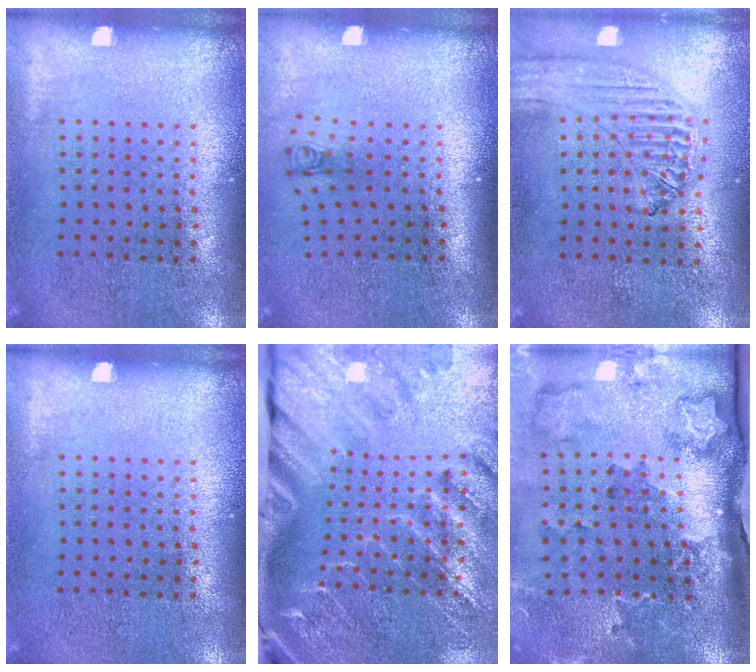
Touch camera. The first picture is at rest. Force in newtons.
{"total": 0.8, "press": 0.3, "slide": 0.7}
{"total": 1.3, "press": 1.3, "slide": 0.1}
{"total": 0.0}
{"total": 3.2, "press": 3.0, "slide": 1.1}
{"total": 2.3, "press": 2.0, "slide": 1.2}